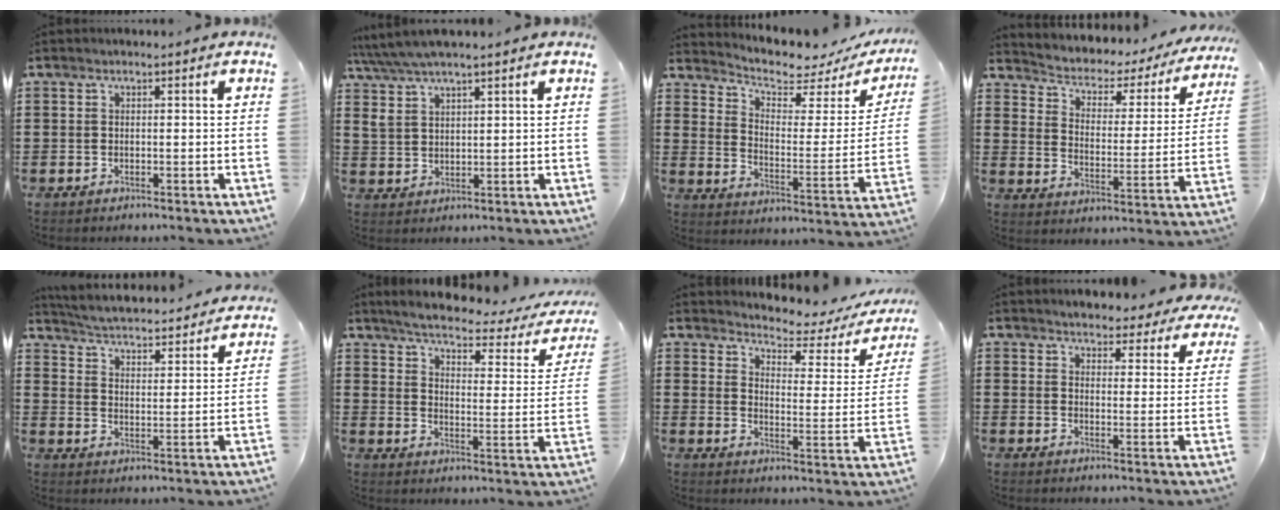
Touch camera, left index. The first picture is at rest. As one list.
[{"total": 4.2, "force": [3.2, 1.2, 2.5], "torque": [-0.059, 0.000, 0.057]}, {"total": 4.5, "force": [4.1, 1.2, 1.5], "torque": [-0.055, -0.032, 0.065]}, {"total": 2.4, "force": [1.6, 1.6, 0.7], "torque": [-0.031, -0.020, 0.015]}, {"total": 3.2, "force": [3.1, -0.4, 0.4], "torque": [-0.031, -0.034, 0.043]}, {"total": 3.5, "force": [3.0, 0.0, 1.8], "torque": [-0.056, -0.025, 0.040]}, {"total": 3.2, "force": [3.0, 0.4, 0.9], "torque": [-0.035, -0.030, 0.041]}, {"total": 3.5, "force": [3.5, 0.2, -0.1], "torque": [-0.017, -0.021, 0.059]}]